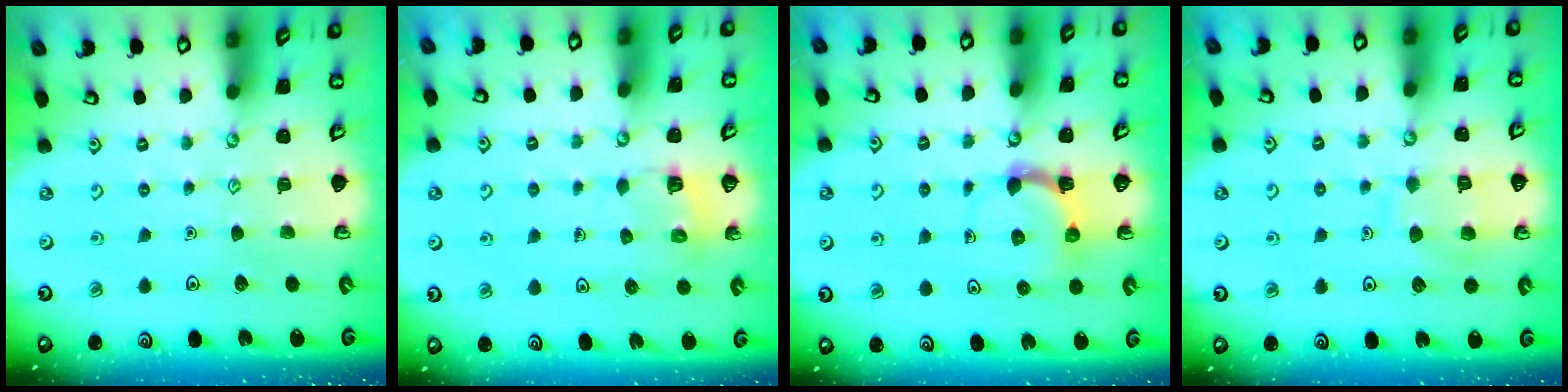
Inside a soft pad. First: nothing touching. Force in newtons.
{"total": 4.7, "press": 4.7, "slide": 0.2}
{"total": 4.6, "press": 4.6, "slide": 0.8}
{"total": 9.0, "press": 8.9, "slide": 0.9}